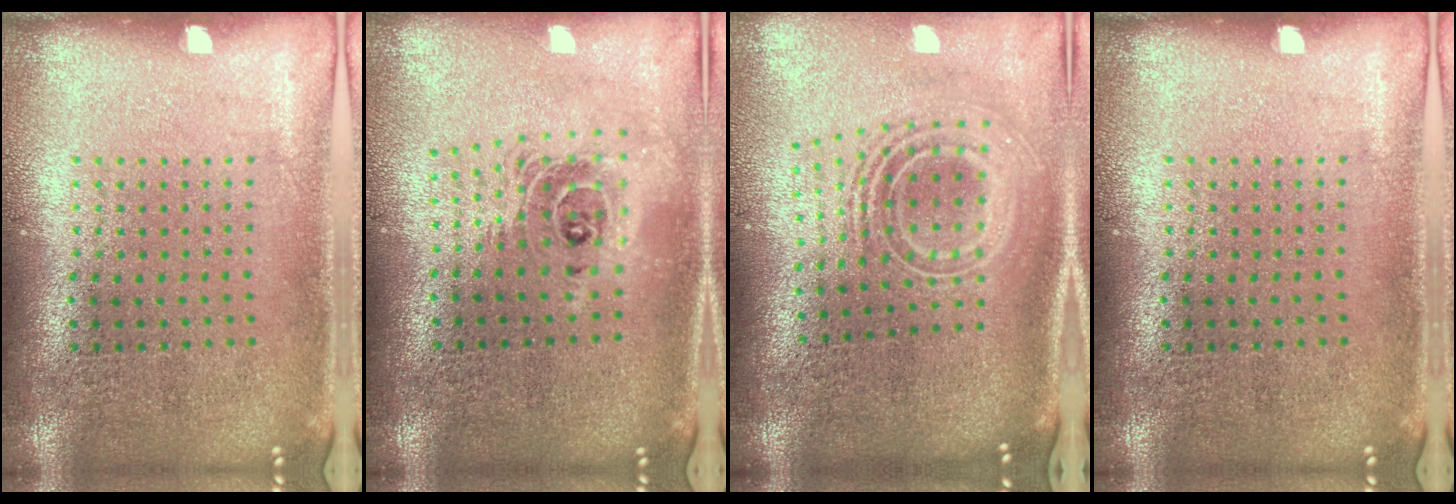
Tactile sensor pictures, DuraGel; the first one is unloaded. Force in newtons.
{"total": 1.8, "press": 1.4, "slide": 1.1}
{"total": 2.6, "press": 1.8, "slide": 1.9}
{"total": 0.0}